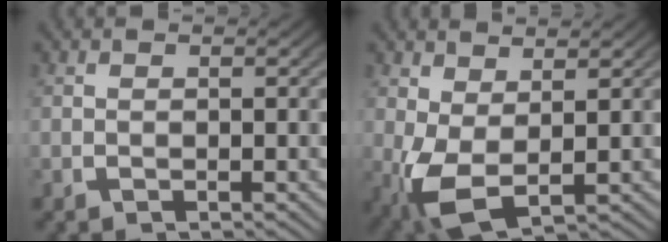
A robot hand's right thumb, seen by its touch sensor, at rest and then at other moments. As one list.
[{"total": 5.4, "force": [-0.2, 3.4, 4.1], "torque": [-0.098, -0.029, 0.017]}]